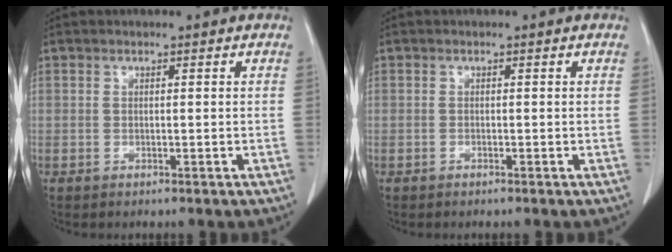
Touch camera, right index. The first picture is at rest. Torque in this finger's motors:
{"motor_torque": [0.03, -0.02, -0.01, 0.01]}